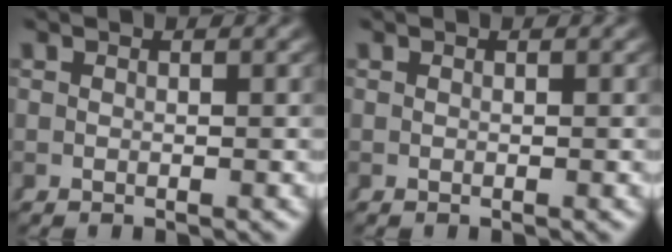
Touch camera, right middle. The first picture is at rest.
{"total": 0.0}